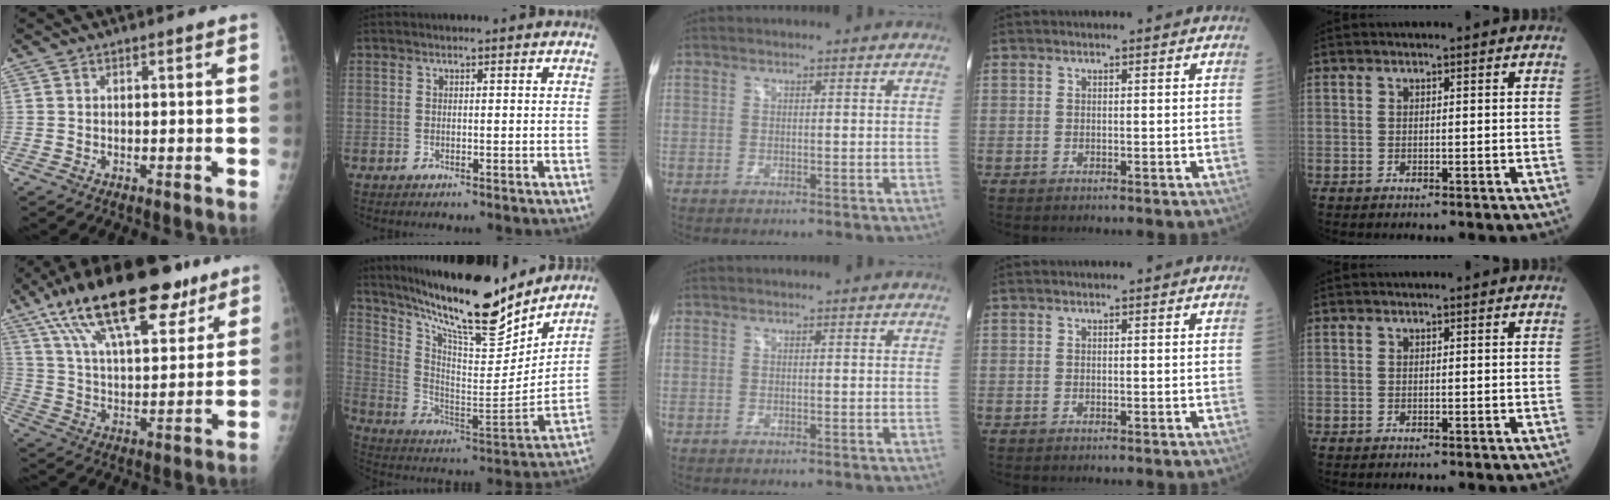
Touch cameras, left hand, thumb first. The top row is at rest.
{"thumb": {"total": 24.7, "force": [15.2, 9.8, 16.8], "torque": [-0.255, -0.025, 0.255]}, "index": {"total": 20.9, "force": [17.8, 2.8, 10.5], "torque": [-0.187, -0.019, 0.295]}}